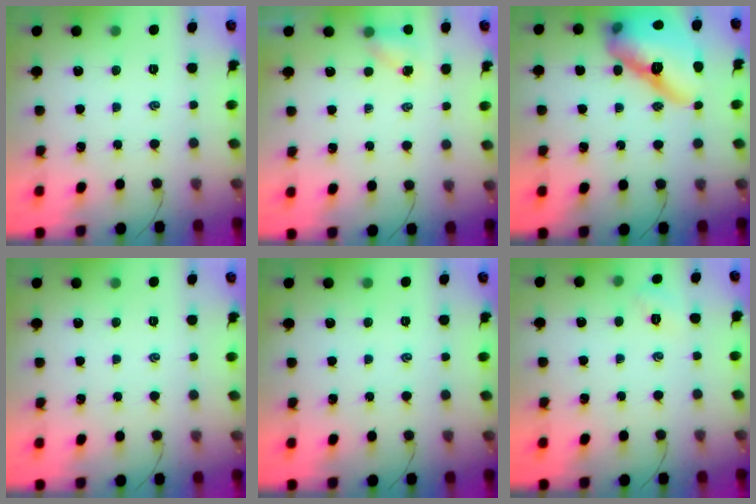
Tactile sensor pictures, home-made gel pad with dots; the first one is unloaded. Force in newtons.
{"total": 3.5, "press": 3.3, "slide": 1.0}
{"total": 19.7, "press": 18.9, "slide": 5.7}
{"total": 0.0}
{"total": 0.0}
{"total": 3.0, "press": 2.9, "slide": 0.8}